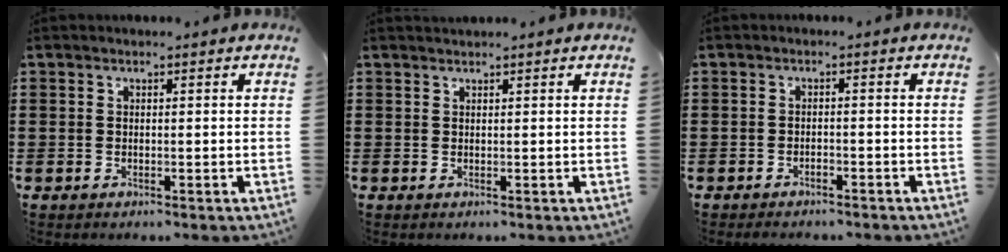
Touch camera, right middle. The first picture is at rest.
{"total": 0.7, "force": [0.7, -0.1, 0.0], "torque": [-0.002, -0.002, 0.014]}
{"total": 1.3, "force": [-1.2, 0.2, 0.4], "torque": [-0.012, -0.001, -0.024]}